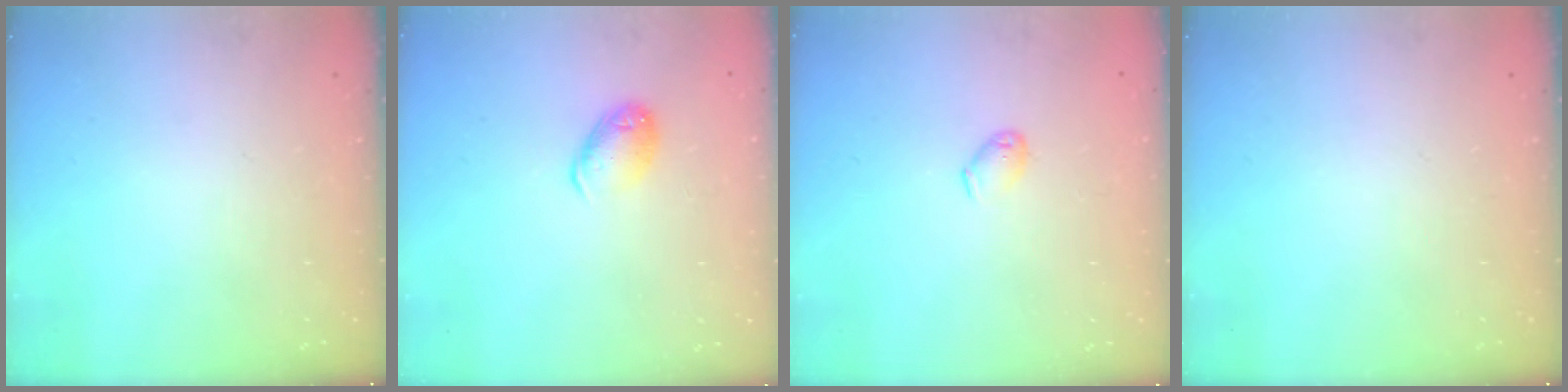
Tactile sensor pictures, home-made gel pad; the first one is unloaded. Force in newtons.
{"total": 9.3, "press": 9.1, "slide": 1.6}
{"total": 4.5, "press": 4.4, "slide": 0.8}
{"total": 0.0}